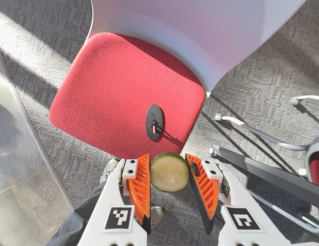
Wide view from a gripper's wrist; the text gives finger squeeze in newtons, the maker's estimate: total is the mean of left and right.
{"total": 8.3, "left": 8.8, "right": 7.8}